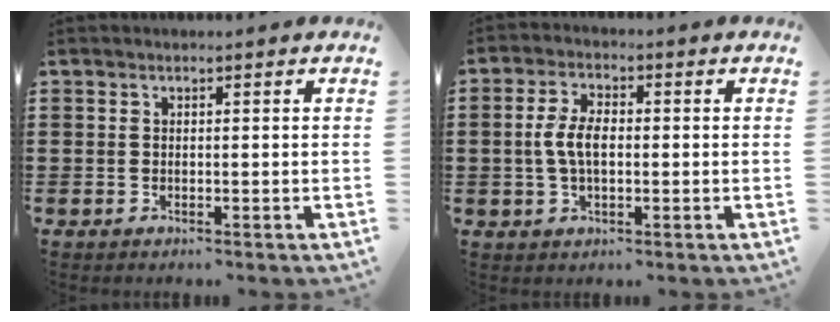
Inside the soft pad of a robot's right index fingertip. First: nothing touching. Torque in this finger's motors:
{"motor_torque": [0.21, -0.18, 0.21, 0.16]}